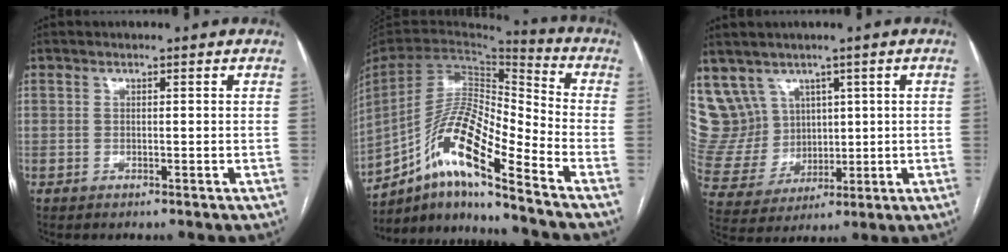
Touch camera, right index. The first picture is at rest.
{"total": 16.6, "force": [-10.4, 1.6, 12.8], "torque": [-0.250, 0.008, -0.187]}
{"total": 9.5, "force": [5.4, 7.8, 0.7], "torque": [-0.035, 0.047, 0.130]}